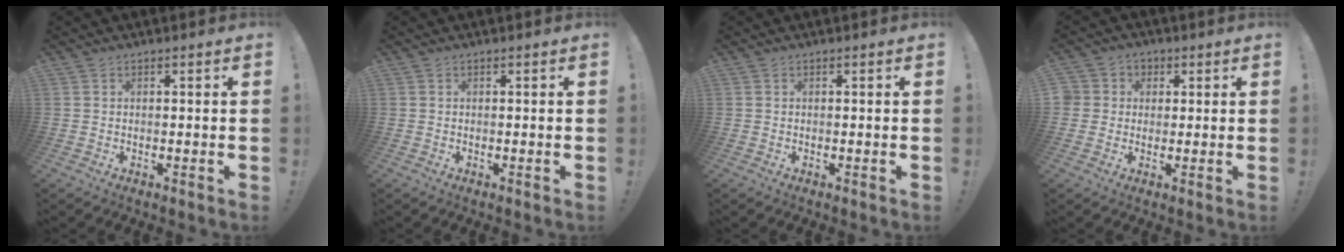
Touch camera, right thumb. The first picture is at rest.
{"total": 0.0}
{"total": 0.0}
{"total": 4.9, "force": [0.4, 4.8, 1.0], "torque": [-0.029, 0.005, 0.007]}